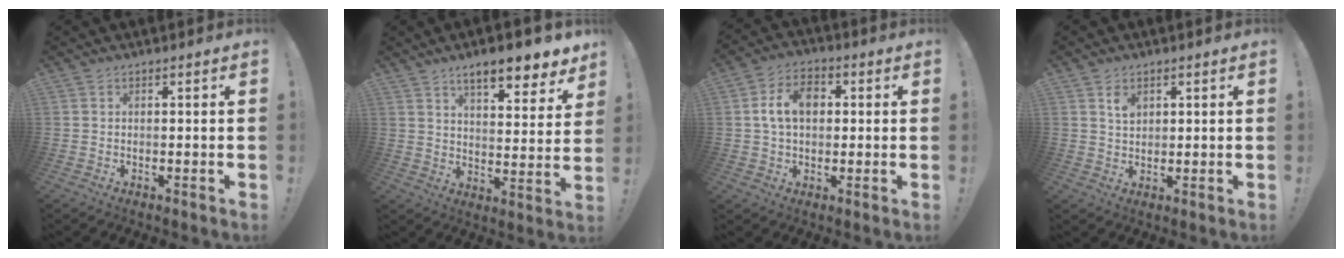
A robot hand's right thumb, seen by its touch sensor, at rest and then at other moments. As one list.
[{"total": 10.9, "force": [7.9, 2.6, 7.0], "torque": [-0.098, -0.056, 0.131]}, {"total": 10.1, "force": [1.7, 7.3, 6.9], "torque": [-0.106, 0.015, 0.033]}, {"total": 3.6, "force": [2.0, 2.5, 1.8], "torque": [-0.017, -0.011, 0.032]}]